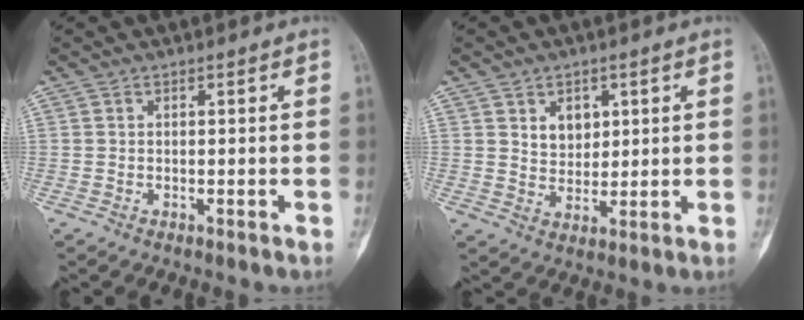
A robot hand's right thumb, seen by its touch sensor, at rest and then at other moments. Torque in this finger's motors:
{"motor_torque": [0.67, 0.88, 0.10, 0.10, -0.01]}